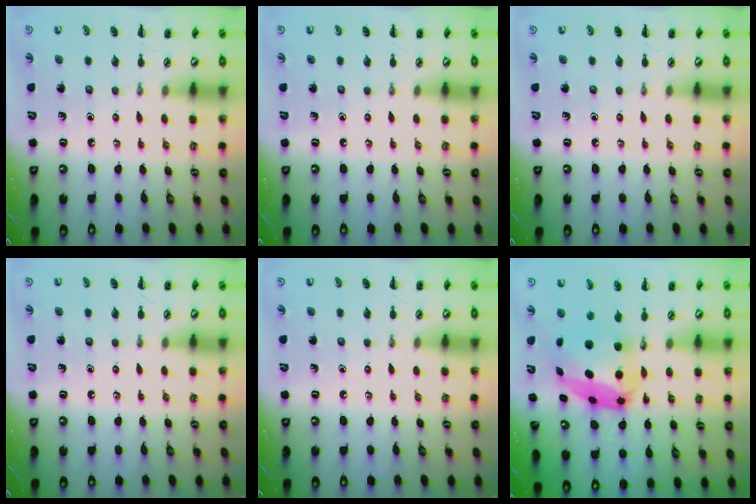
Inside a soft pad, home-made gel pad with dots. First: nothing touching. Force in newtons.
{"total": 0.0}
{"total": 0.0}
{"total": 0.0}
{"total": 0.0}
{"total": 6.5, "press": 6.4, "slide": 0.9}